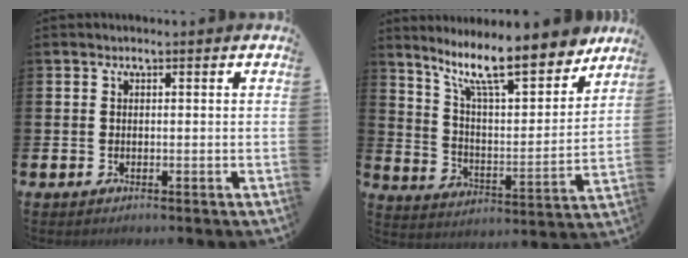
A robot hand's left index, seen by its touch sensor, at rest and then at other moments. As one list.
[{"total": 13.4, "force": [10.8, 3.2, 7.2], "torque": [-0.149, -0.057, 0.184]}]